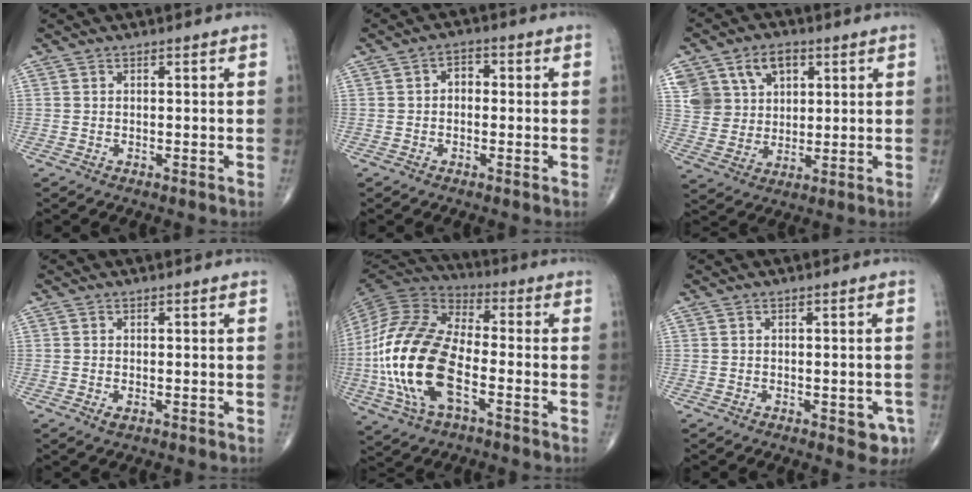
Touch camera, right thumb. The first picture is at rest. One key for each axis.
{"total": 3.0, "fx": 0.0, "fy": 2.2, "fz": 2.1, "tx": -0.016, "ty": 0.014, "tz": -0.008}
{"total": 11.6, "fx": 4.9, "fy": 8.9, "fz": 5.7, "tx": -0.073, "ty": -0.006, "tz": 0.098}
{"total": 1.2, "fx": -0.4, "fy": 0.6, "fz": 0.9, "tx": -0.018, "ty": -0.003, "tz": -0.006}
{"total": 21.5, "fx": -5.0, "fy": 10.6, "fz": 18.0, "tx": -0.384, "ty": 0.017, "tz": -0.096}
{"total": 3.9, "fx": -1.6, "fy": 2.0, "fz": 3.0, "tx": -0.014, "ty": 0.003, "tz": -0.016}